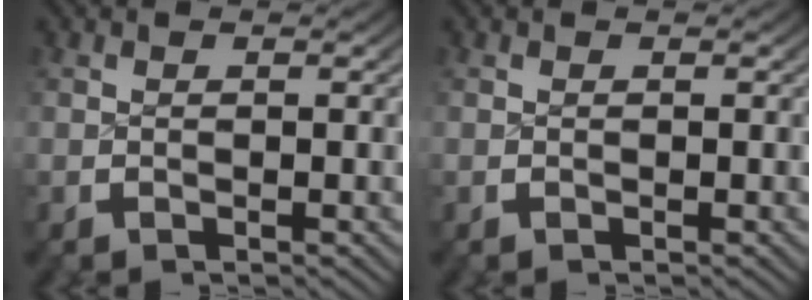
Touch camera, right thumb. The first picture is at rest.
{"total": 0.0}